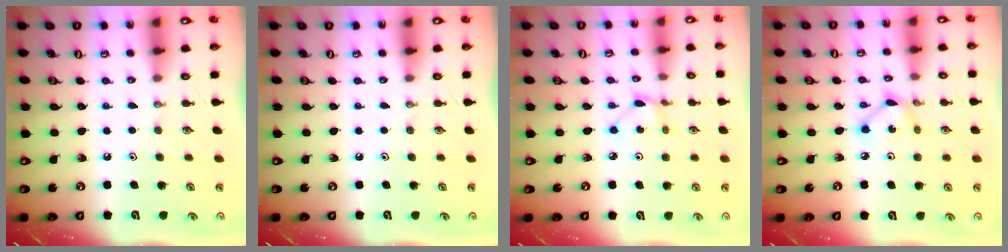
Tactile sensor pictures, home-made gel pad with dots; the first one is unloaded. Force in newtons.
{"total": 0.0}
{"total": 2.2, "press": 2.2, "slide": 0.3}
{"total": 4.5, "press": 4.5, "slide": 0.2}